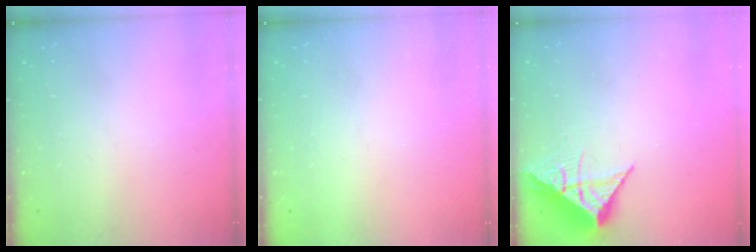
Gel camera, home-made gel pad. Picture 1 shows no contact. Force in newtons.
{"total": 1.5, "press": 1.5, "slide": 0.1}
{"total": 8.1, "press": 8.1, "slide": 0.3}